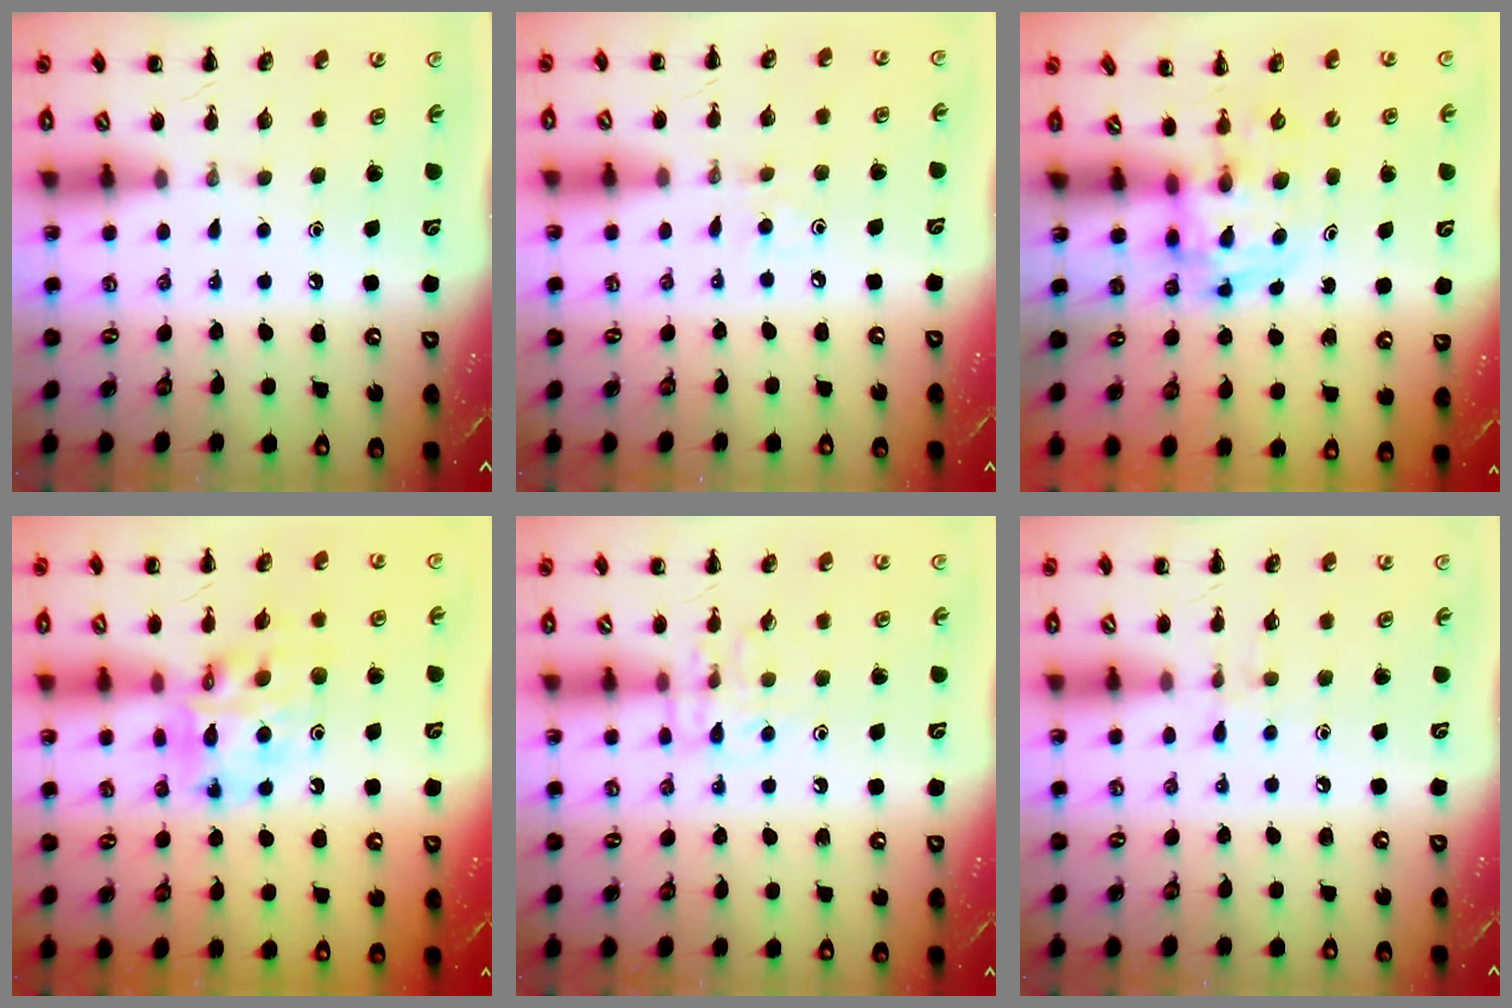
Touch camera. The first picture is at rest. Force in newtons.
{"total": 2.5, "press": 2.3, "slide": 0.8}
{"total": 3.5, "press": 3.5, "slide": 0.6}
{"total": 11.3, "press": 11.0, "slide": 2.7}
{"total": 8.4, "press": 8.4, "slide": 0.4}
{"total": 4.9, "press": 4.5, "slide": 1.8}